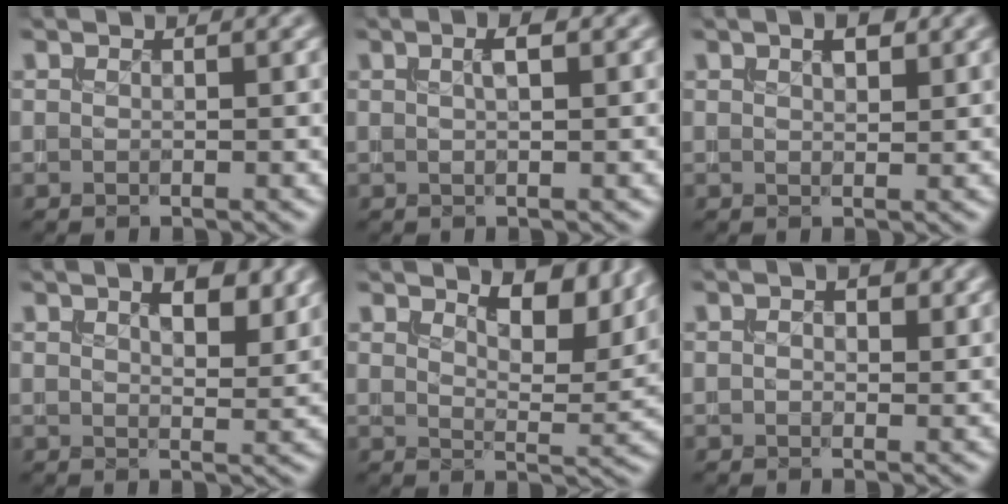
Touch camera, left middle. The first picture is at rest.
{"total": 1.3, "force": [0.4, 0.2, 1.2], "torque": [-0.023, 0.006, 0.005]}
{"total": 1.7, "force": [0.8, 0.7, 1.3], "torque": [-0.019, 0.006, 0.016]}
{"total": 3.5, "force": [1.9, 1.3, 2.6], "torque": [-0.041, -0.001, 0.030]}
{"total": 6.1, "force": [4.1, 2.1, 3.9], "torque": [-0.059, -0.005, 0.059]}
{"total": 1.8, "force": [0.4, 1.1, 1.4], "torque": [-0.018, 0.002, 0.006]}